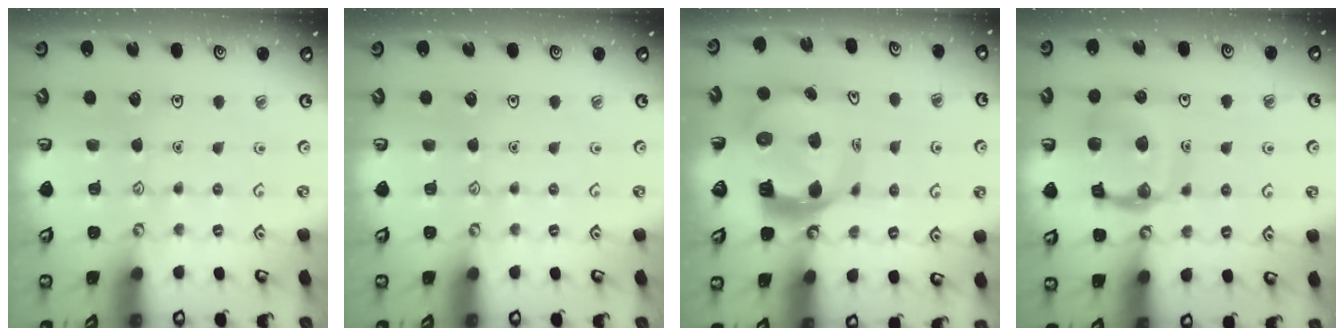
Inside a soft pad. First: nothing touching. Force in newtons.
{"total": 0.0}
{"total": 11.2, "press": 11.1, "slide": 1.7}
{"total": 13.5, "press": 13.5, "slide": 1.4}